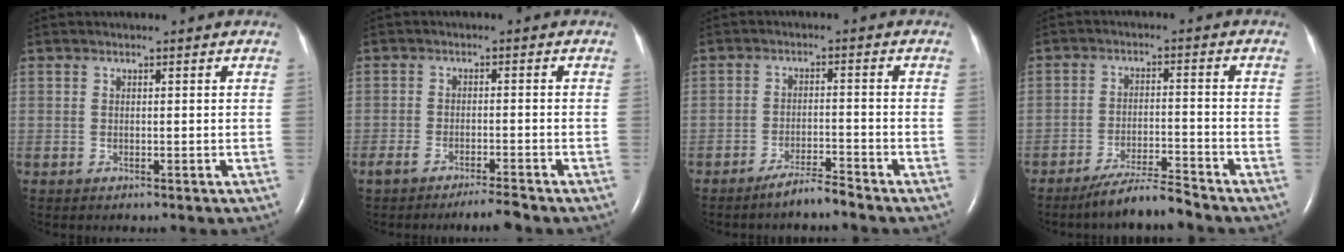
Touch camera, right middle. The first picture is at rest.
{"total": 3.6, "force": [-3.1, -0.1, 1.8], "torque": [-0.035, -0.005, -0.056]}
{"total": 3.6, "force": [-3.3, -0.4, 1.5], "torque": [-0.032, -0.013, -0.062]}
{"total": 5.7, "force": [-5.1, -0.6, 2.4], "torque": [-0.045, -0.020, -0.095]}